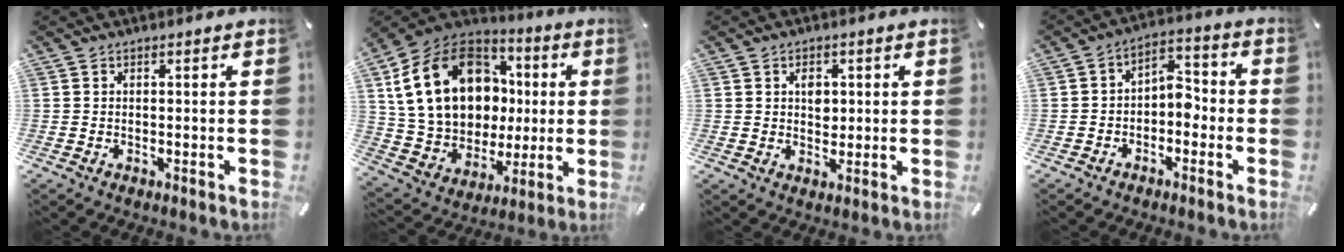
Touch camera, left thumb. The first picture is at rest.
{"total": 23.2, "force": [5.3, 17.5, 14.3], "torque": [-0.290, -0.007, 0.110]}
{"total": 3.4, "force": [0.7, 2.8, 1.8], "torque": [-0.008, -0.007, 0.005]}
{"total": 5.6, "force": [-2.4, 3.9, 3.2], "torque": [-0.046, 0.012, -0.047]}